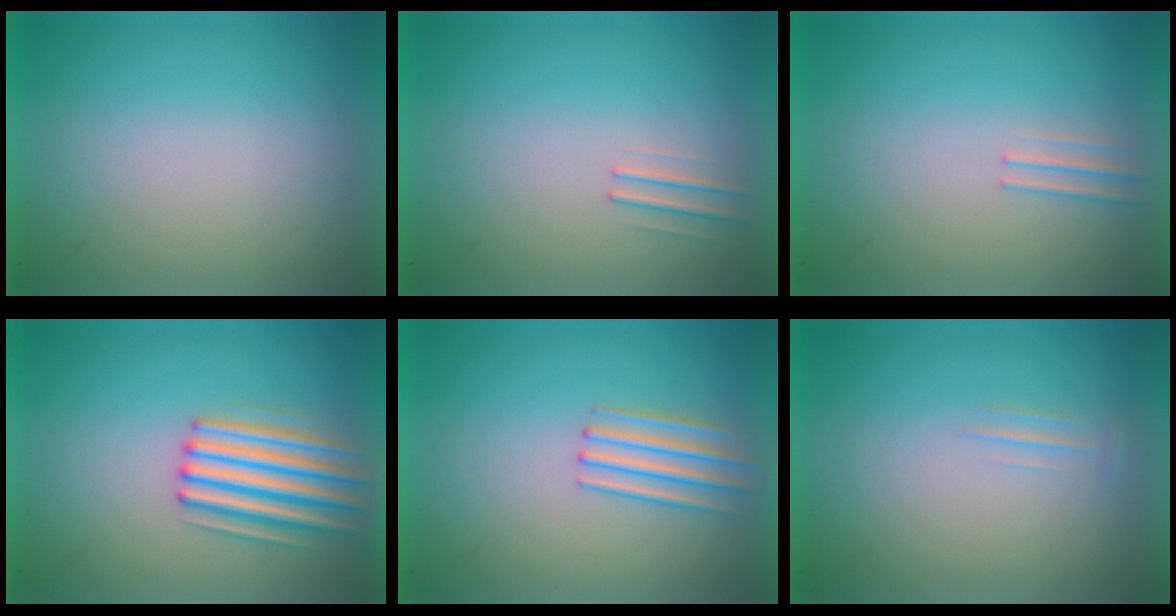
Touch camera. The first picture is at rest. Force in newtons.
{"total": 1.1}
{"total": 1.2}
{"total": 4.2}
{"total": 2.1}
{"total": 2.0}